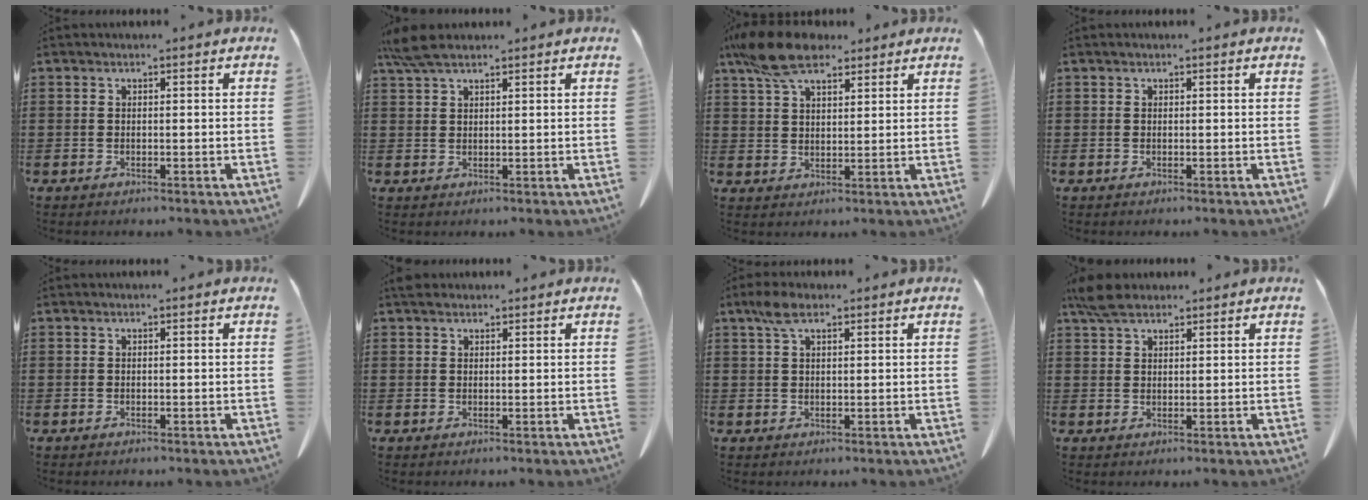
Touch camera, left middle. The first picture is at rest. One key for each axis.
{"total": 4.3, "fx": 3.4, "fy": 1.4, "fz": 2.3, "tx": -0.054, "ty": 0.002, "tz": 0.066}
{"total": 9.6, "fx": 6.9, "fy": 3.9, "fz": 5.5, "tx": -0.128, "ty": -0.003, "tz": 0.131}
{"total": 0.0}
{"total": 0.0}
{"total": 1.7, "fx": 1.4, "fy": 0.8, "fz": 0.5, "tx": -0.015, "ty": 0.002, "tz": 0.028}
{"total": 3.4, "fx": 2.0, "fy": 1.5, "fz": 2.3, "tx": -0.054, "ty": 0.005, "tz": 0.036}
{"total": 4.0, "fx": 3.1, "fy": 1.6, "fz": 2.0, "tx": -0.041, "ty": 0.001, "tz": 0.058}